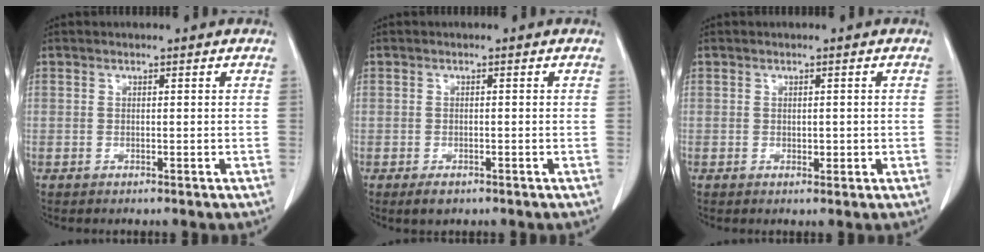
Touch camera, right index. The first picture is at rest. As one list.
[{"total": 1.9, "force": [-1.2, 1.1, 1.0], "torque": [-0.017, -0.001, -0.012]}, {"total": 1.3, "force": [-0.1, 0.8, 1.0], "torque": [-0.011, 0.000, 0.001]}]